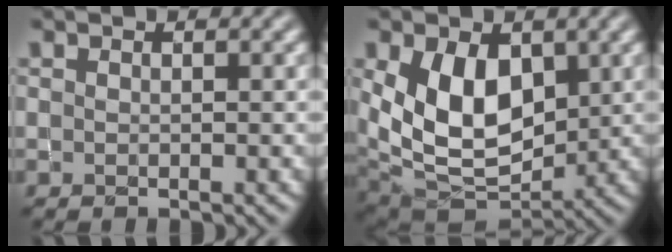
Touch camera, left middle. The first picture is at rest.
{"total": 9.3, "force": [1.5, 5.9, 7.0], "torque": [-0.131, -0.007, 0.025]}